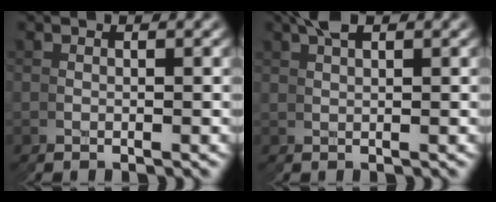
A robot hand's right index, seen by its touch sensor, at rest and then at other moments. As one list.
[{"total": 2.3, "force": [1.2, 0.7, 1.8], "torque": [-0.017, 0.013, 0.018]}]